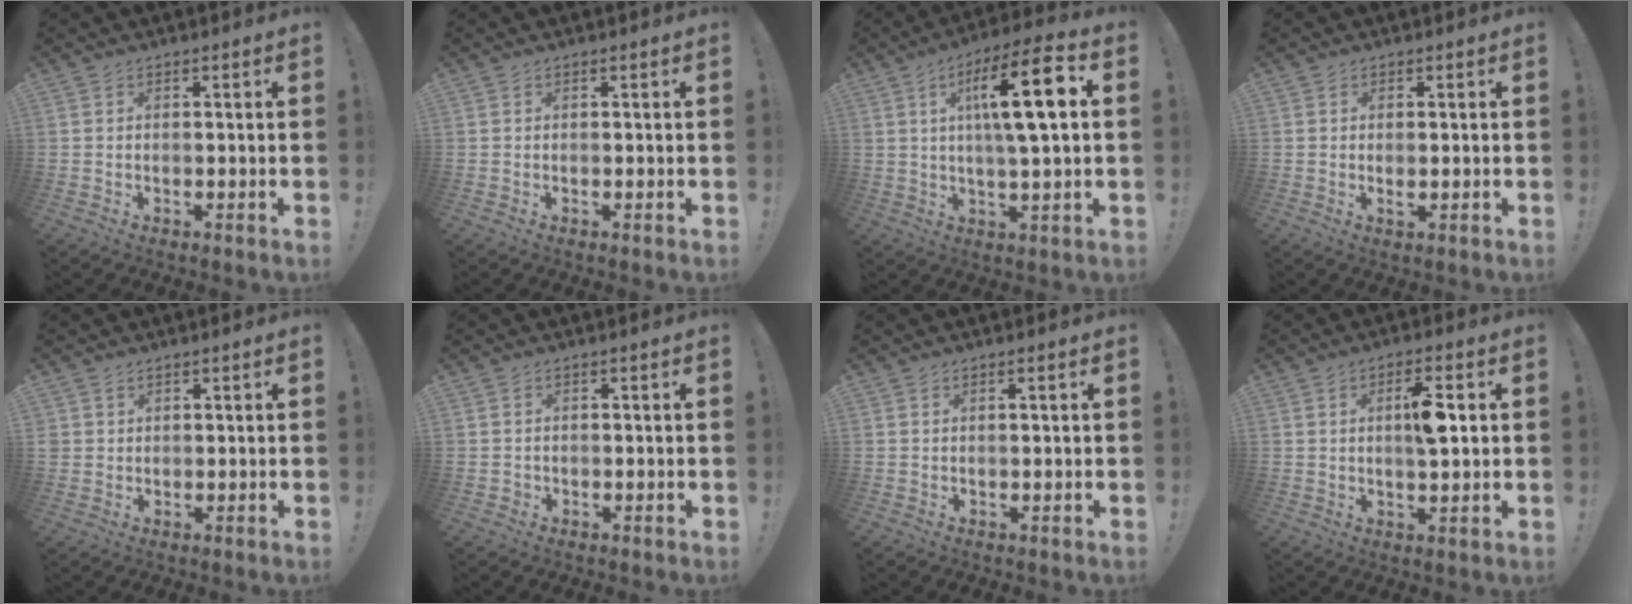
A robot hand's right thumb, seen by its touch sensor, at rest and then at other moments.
{"total": 0.0}
{"total": 15.8, "force": [3.1, 3.4, 15.1], "torque": [-0.240, 0.003, 0.035]}
{"total": 1.4, "force": [-0.1, 0.6, 1.3], "torque": [-0.018, -0.001, -0.002]}
{"total": 1.7, "force": [1.0, 1.3, 0.3], "torque": [-0.003, -0.005, 0.020]}
{"total": 1.2, "force": [-0.4, 1.2, 0.2], "torque": [-0.003, 0.002, -0.007]}
{"total": 1.0, "force": [0.2, -0.3, 0.9], "torque": [-0.009, -0.004, 0.001]}
{"total": 8.1, "force": [1.3, 2.5, 7.6], "torque": [-0.109, -0.003, 0.015]}